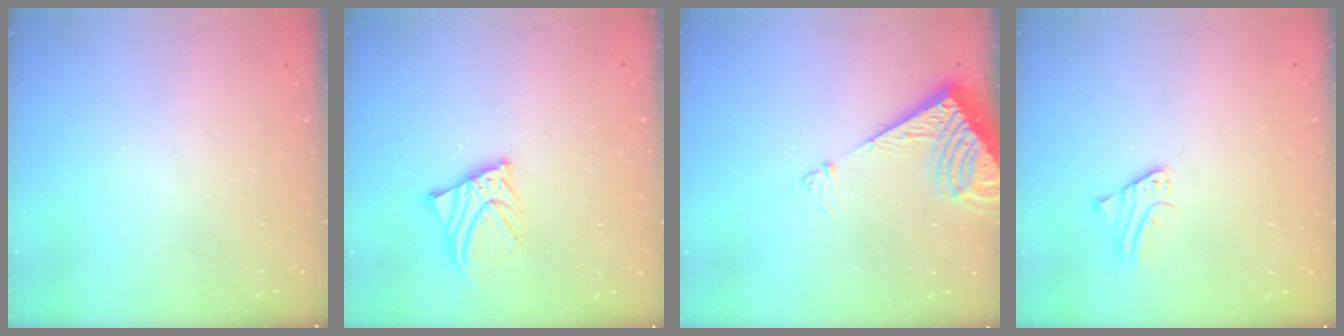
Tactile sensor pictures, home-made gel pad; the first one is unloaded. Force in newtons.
{"total": 7.3, "press": 7.2, "slide": 0.9}
{"total": 7.7, "press": 7.7, "slide": 0.7}
{"total": 1.8, "press": 1.7, "slide": 0.1}